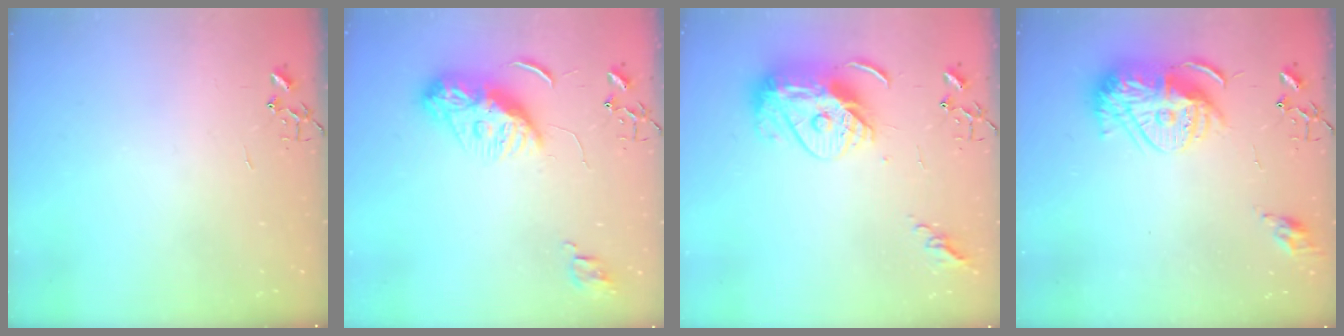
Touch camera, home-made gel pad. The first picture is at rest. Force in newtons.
{"total": 11.8, "press": 11.7, "slide": 1.1}
{"total": 15.5, "press": 15.4, "slide": 1.3}
{"total": 15.1, "press": 15.0, "slide": 1.2}